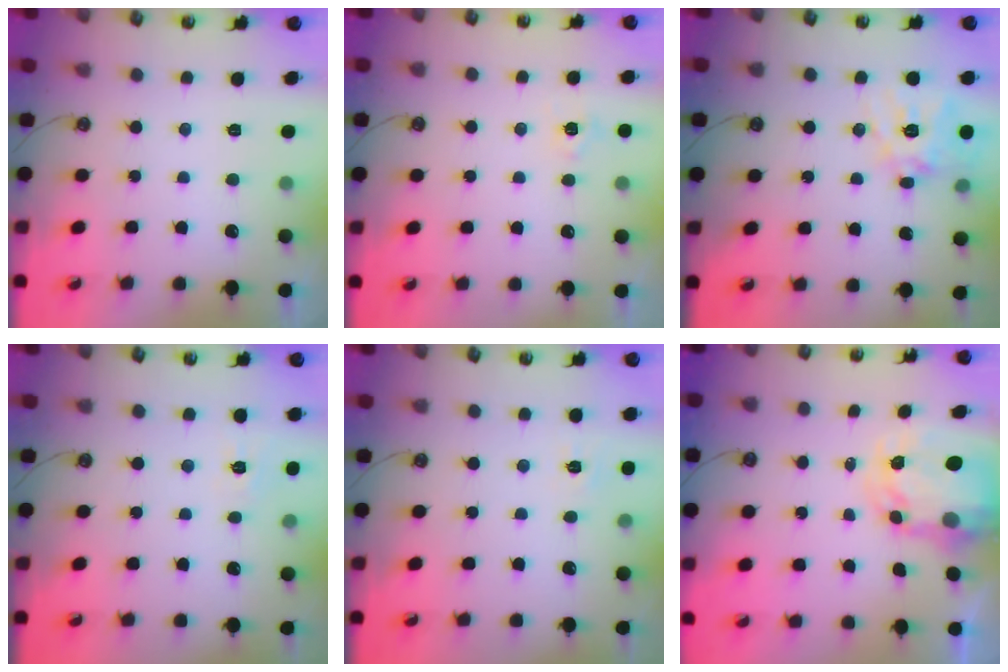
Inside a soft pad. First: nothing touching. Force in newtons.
{"total": 6.1, "press": 6.1, "slide": 0.6}
{"total": 14.9, "press": 14.8, "slide": 1.9}
{"total": 3.3, "press": 3.3, "slide": 0.5}
{"total": 4.1, "press": 4.0, "slide": 0.6}
{"total": 6.0, "press": 5.9, "slide": 0.5}